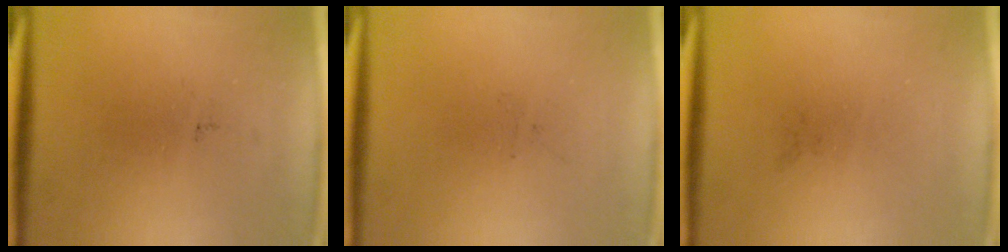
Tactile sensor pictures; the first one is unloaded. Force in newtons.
{"total": 0.0}
{"total": 0.0}